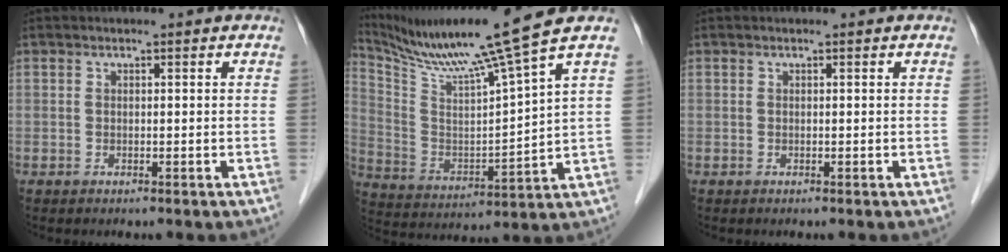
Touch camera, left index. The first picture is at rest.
{"total": 14.6, "force": [12.0, -3.0, 7.7], "torque": [-0.149, -0.025, 0.219]}
{"total": 0.0}